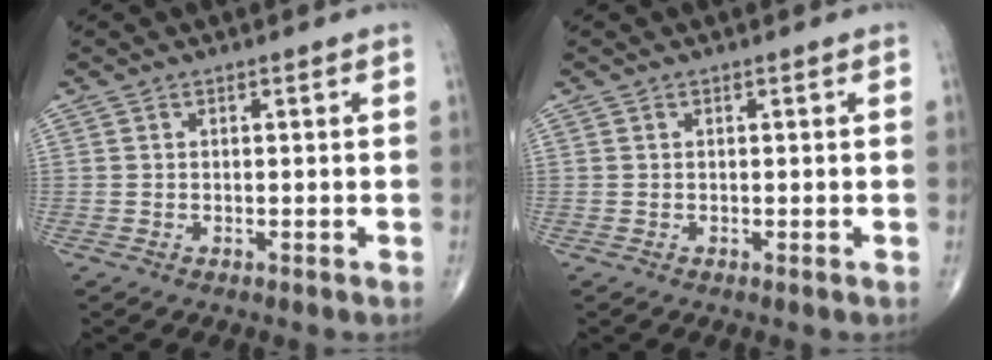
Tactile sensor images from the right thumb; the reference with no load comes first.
{"total": 0.0}